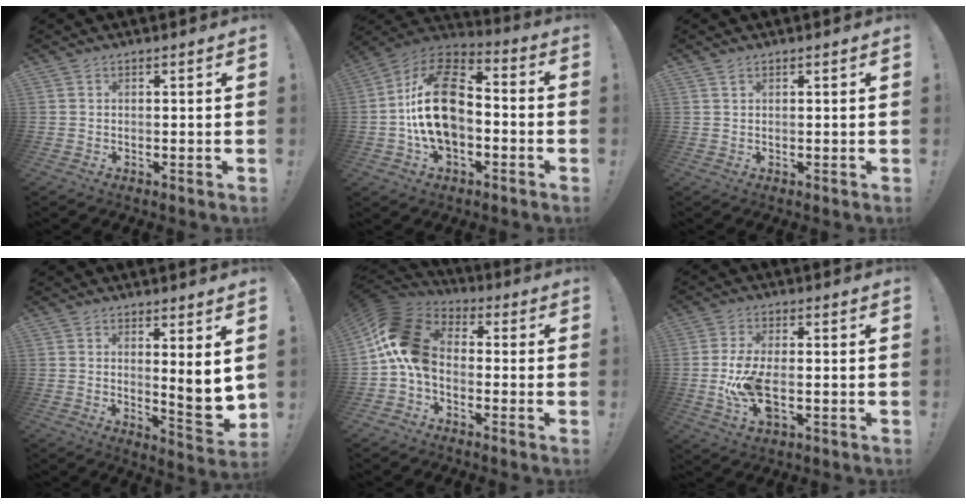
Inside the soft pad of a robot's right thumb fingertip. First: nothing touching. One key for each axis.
{"total": 21.0, "fx": -1.8, "fy": 13.8, "fz": 15.7, "tx": -0.285, "ty": 0.036, "tz": -0.023}
{"total": 1.0, "fx": 0.7, "fy": 0.5, "fz": 0.4, "tx": -0.007, "ty": 0.000, "tz": 0.013}
{"total": 6.8, "fx": 2.1, "fy": 0.7, "fz": 6.4, "tx": -0.071, "ty": -0.037, "tz": 0.033}
{"total": 15.1, "fx": -0.7, "fy": 10.5, "fz": 10.9, "tx": -0.201, "ty": 0.020, "tz": -0.011}
{"total": 10.5, "fx": -1.9, "fy": 4.8, "fz": 9.1, "tx": -0.177, "ty": -0.012, "tz": -0.033}